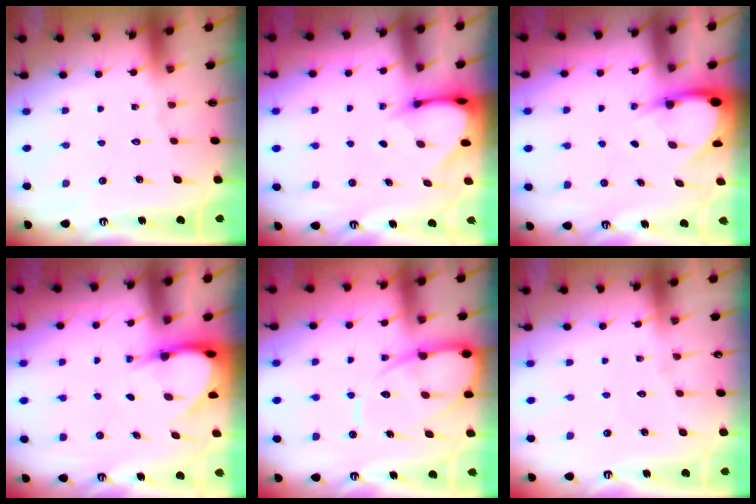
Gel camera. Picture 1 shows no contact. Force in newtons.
{"total": 3.3, "press": 3.3, "slide": 0.2}
{"total": 4.1, "press": 4.1, "slide": 0.2}
{"total": 4.9, "press": 4.8, "slide": 0.7}
{"total": 12.1, "press": 12.0, "slide": 1.3}
{"total": 2.0, "press": 2.0, "slide": 0.2}